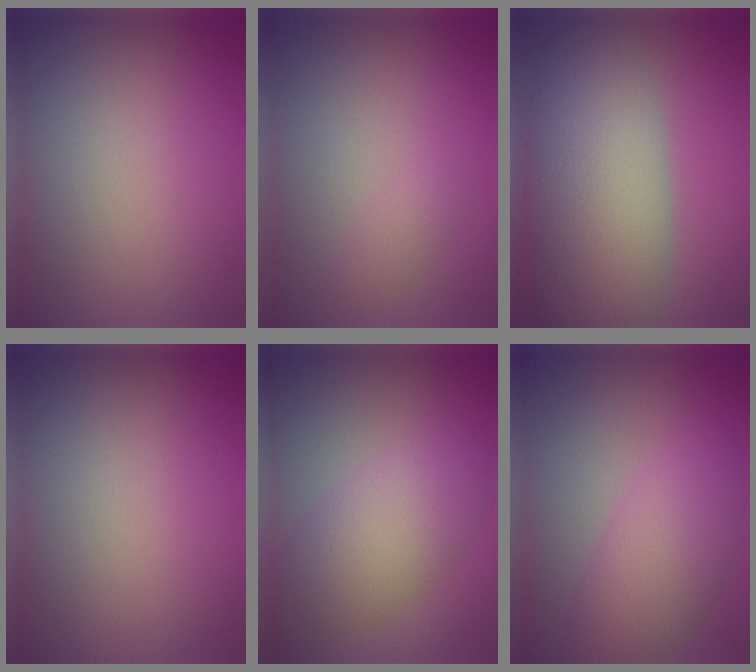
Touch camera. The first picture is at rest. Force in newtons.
{"total": 0.9, "press": 0.9, "slide": 0.0}
{"total": 10.6, "press": 10.5, "slide": 0.9}
{"total": 0.0}
{"total": 5.6, "press": 5.6, "slide": 0.2}
{"total": 5.0, "press": 5.0, "slide": 0.2}